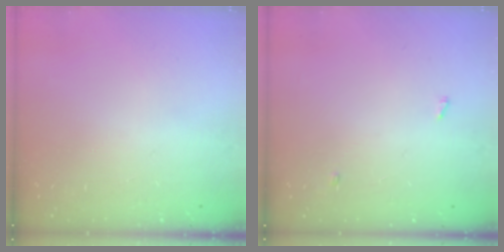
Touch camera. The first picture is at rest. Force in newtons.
{"total": 6.9, "press": 2.8, "slide": 6.3}